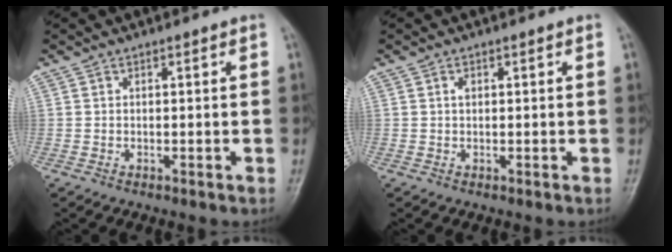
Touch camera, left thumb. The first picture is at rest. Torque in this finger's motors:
{"motor_torque": [0.42, -0.06, 0.13, -0.31, 0.00]}